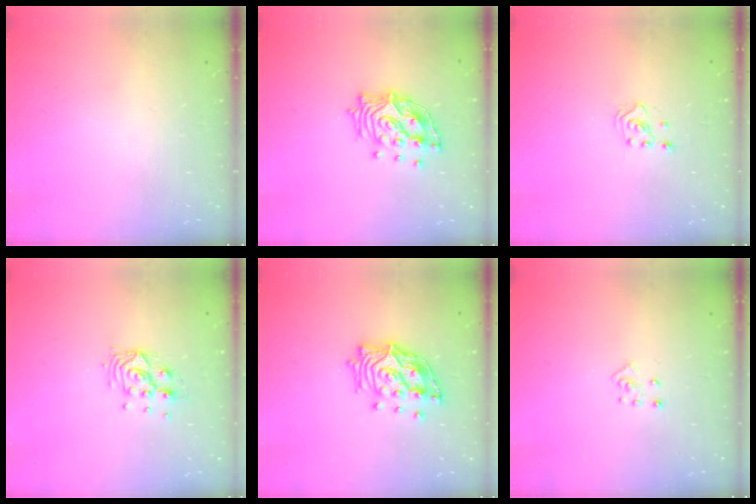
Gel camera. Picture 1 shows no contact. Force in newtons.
{"total": 14.2, "press": 14.1, "slide": 1.9}
{"total": 1.6, "press": 1.5, "slide": 0.2}
{"total": 8.3, "press": 8.3, "slide": 0.7}
{"total": 15.8, "press": 15.7, "slide": 1.6}
{"total": 3.7, "press": 3.7, "slide": 0.3}